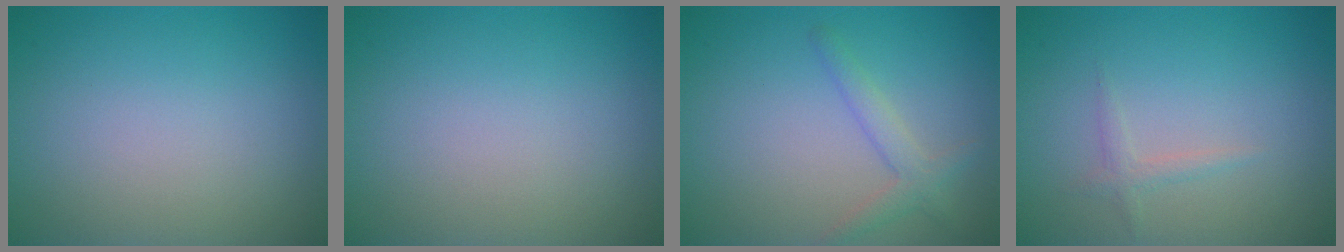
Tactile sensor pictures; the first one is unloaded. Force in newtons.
{"total": 0.0}
{"total": 2.0, "press": 2.0, "slide": 0.1}
{"total": 1.0, "press": 1.0, "slide": 0.0}